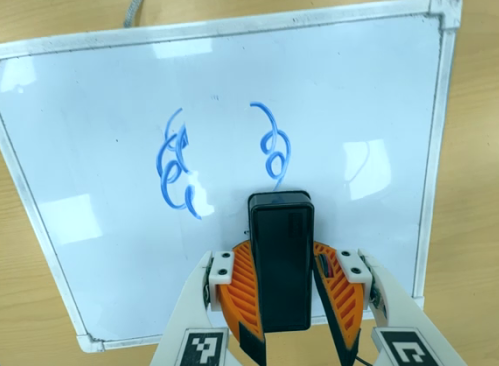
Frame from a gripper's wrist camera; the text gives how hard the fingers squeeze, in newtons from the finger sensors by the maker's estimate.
{"total": 8.3, "left": 8.9, "right": 7.7}